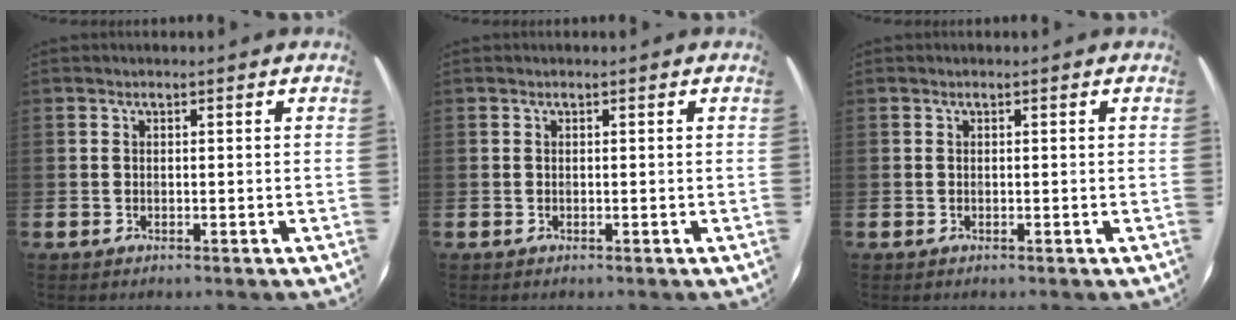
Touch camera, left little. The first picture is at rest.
{"total": 0.0}
{"total": 0.0}